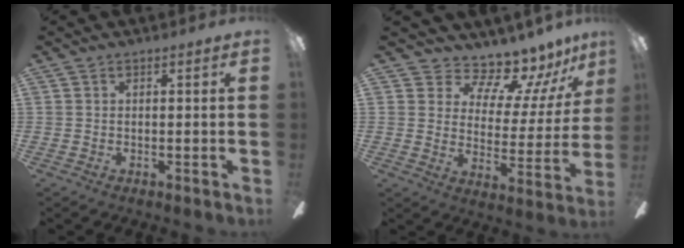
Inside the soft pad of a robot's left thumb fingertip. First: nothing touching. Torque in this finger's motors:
{"motor_torque": [0.03, -0.06, -0.45, -0.47, -0.06]}